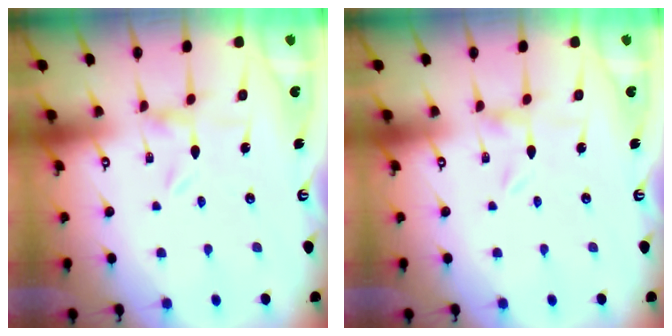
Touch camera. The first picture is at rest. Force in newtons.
{"total": 0.0}